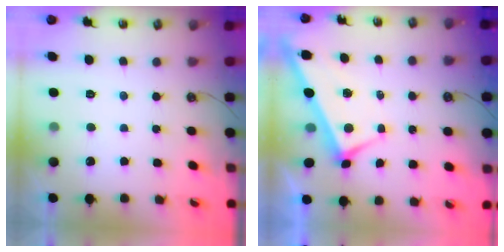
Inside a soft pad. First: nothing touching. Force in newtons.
{"total": 3.8, "press": 3.8, "slide": 0.4}